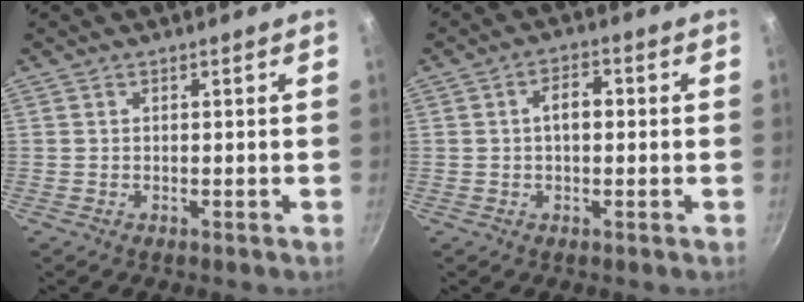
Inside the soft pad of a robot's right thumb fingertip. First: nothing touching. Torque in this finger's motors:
{"motor_torque": [-0.08, 0.66, 0.44, -0.18, 0.18]}